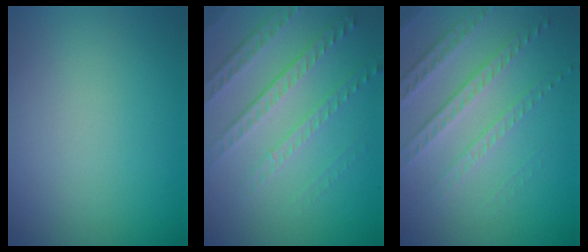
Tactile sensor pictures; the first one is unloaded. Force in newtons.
{"total": 4.9, "press": 3.3, "slide": 3.7}
{"total": 3.5, "press": 3.2, "slide": 1.4}